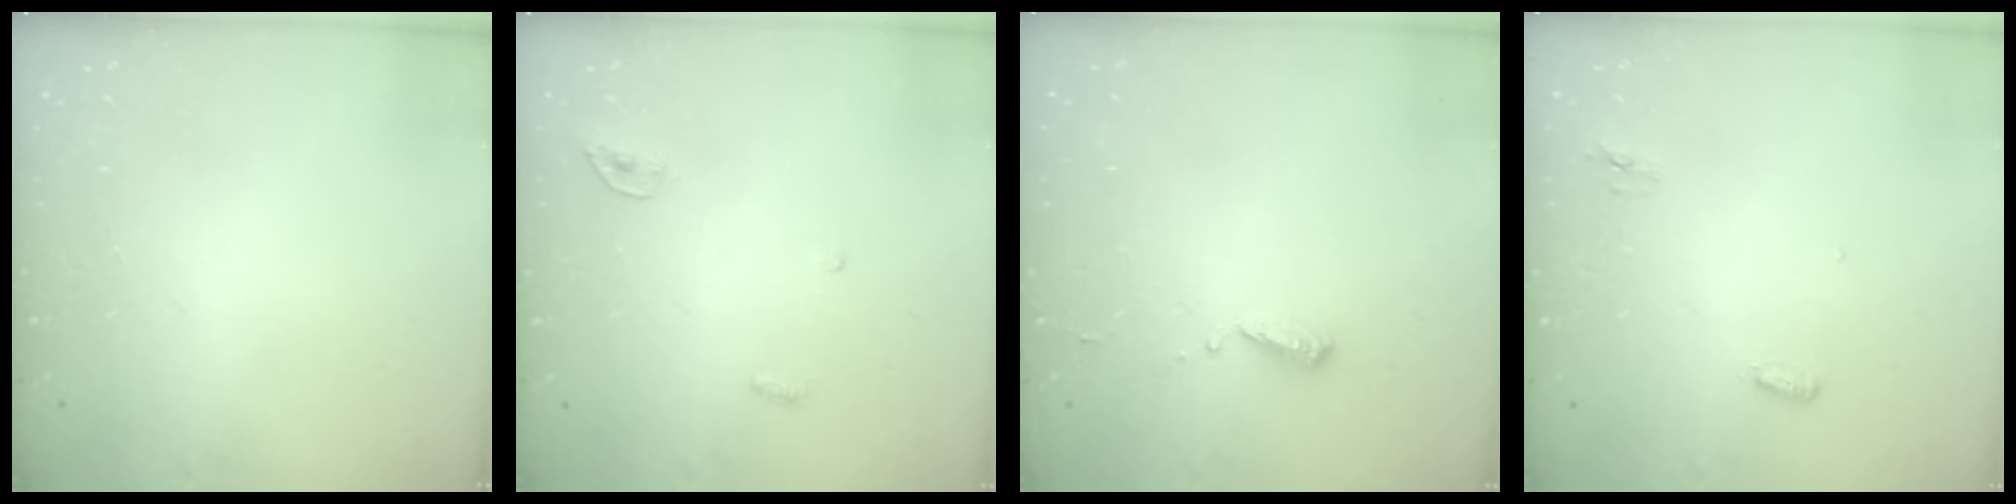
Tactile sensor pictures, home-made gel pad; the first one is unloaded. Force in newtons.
{"total": 3.6, "press": 3.5, "slide": 0.4}
{"total": 4.7, "press": 4.7, "slide": 0.4}
{"total": 3.6, "press": 3.5, "slide": 0.9}